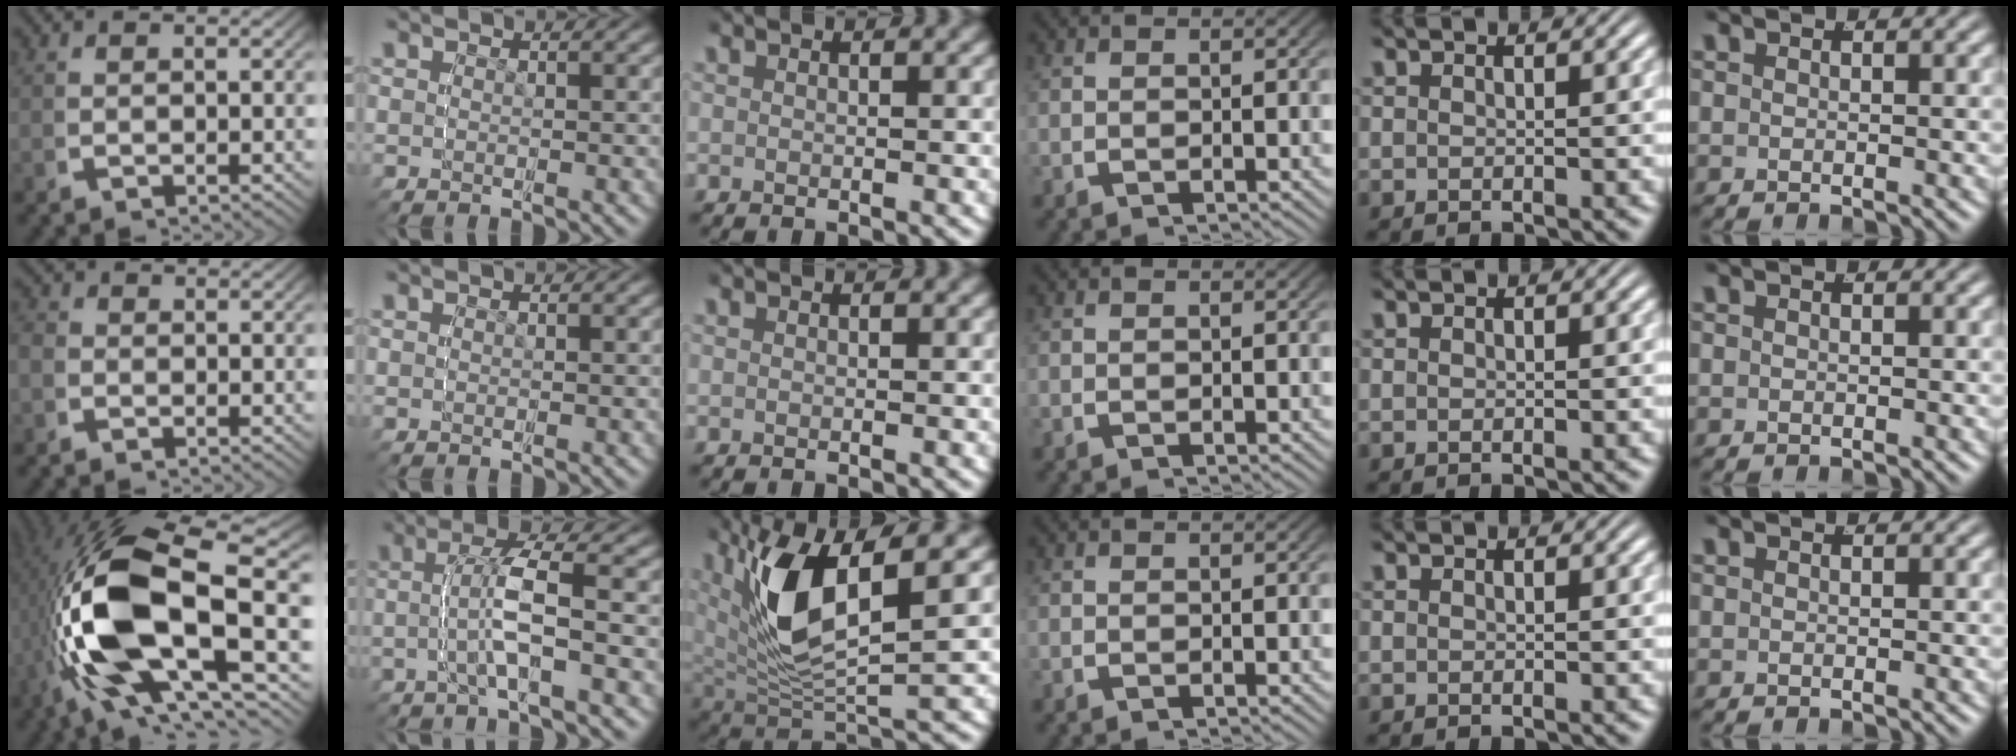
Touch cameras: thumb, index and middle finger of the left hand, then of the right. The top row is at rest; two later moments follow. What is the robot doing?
{"motion": "grasp_and_lifting", "object": "button"}